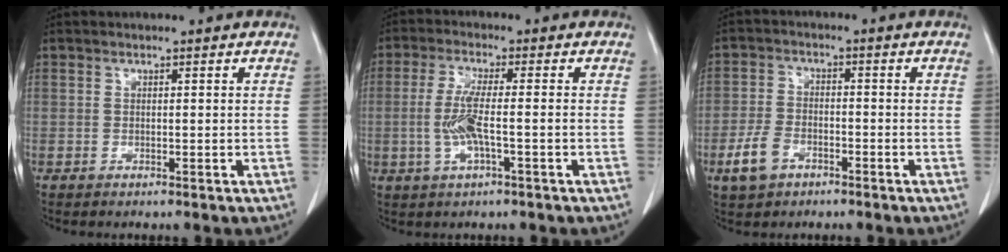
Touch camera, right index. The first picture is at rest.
{"total": 5.9, "force": [-1.1, 0.6, 5.8], "torque": [-0.126, -0.003, -0.023]}
{"total": 5.7, "force": [-3.1, 3.5, 3.2], "torque": [-0.079, 0.003, -0.056]}